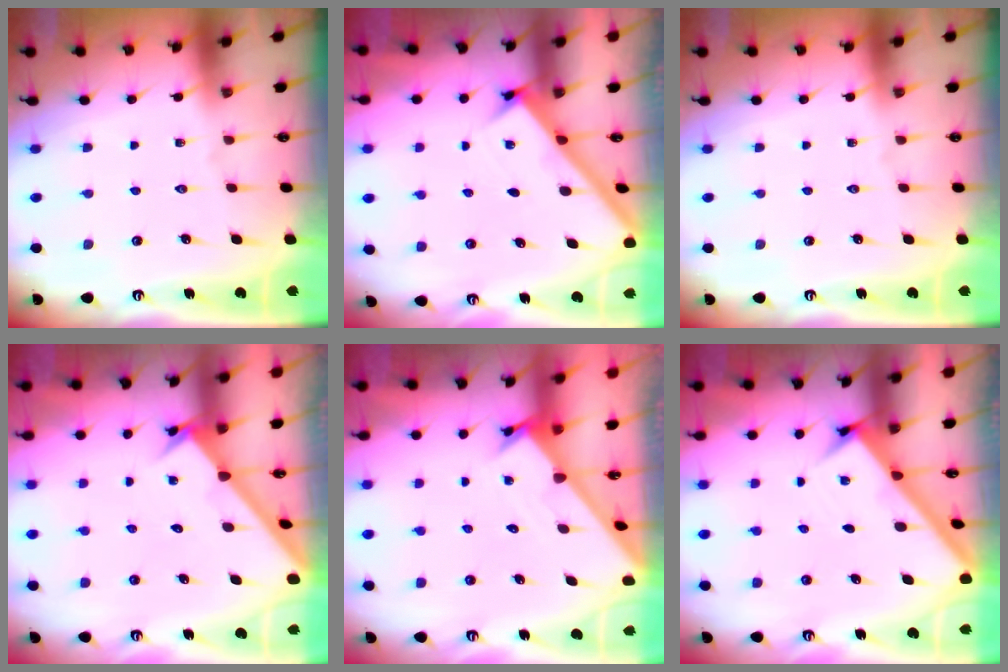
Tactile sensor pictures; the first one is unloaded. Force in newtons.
{"total": 2.7, "press": 2.7, "slide": 0.3}
{"total": 0.0}
{"total": 2.2, "press": 2.2, "slide": 0.2}
{"total": 1.8, "press": 1.8, "slide": 0.1}
{"total": 2.8, "press": 2.7, "slide": 0.3}